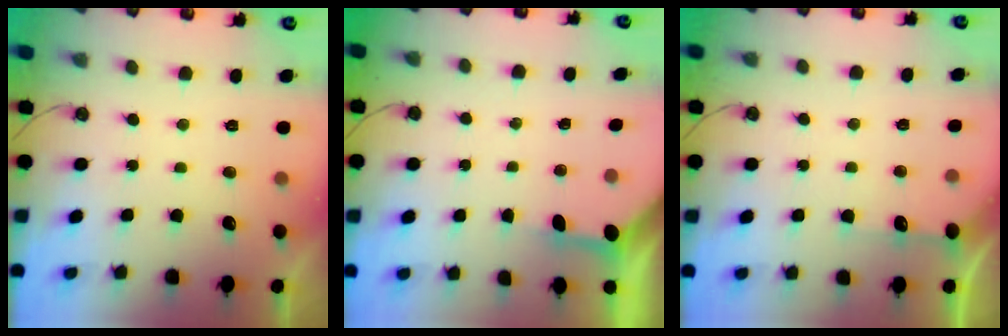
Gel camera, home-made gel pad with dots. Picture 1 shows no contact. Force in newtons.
{"total": 3.3, "press": 3.3, "slide": 0.3}
{"total": 5.8, "press": 5.7, "slide": 0.5}